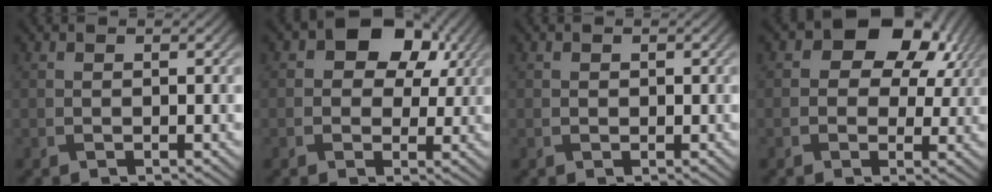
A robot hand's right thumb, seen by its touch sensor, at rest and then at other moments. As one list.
[{"total": 9.6, "force": [3.5, 7.1, 5.5], "torque": [-0.089, 0.020, 0.039]}, {"total": 0.8, "force": [0.1, 0.8, 0.1], "torque": [-0.001, -0.004, 0.001]}, {"total": 12.5, "force": [4.5, 9.1, 7.3], "torque": [-0.110, 0.029, 0.057]}]